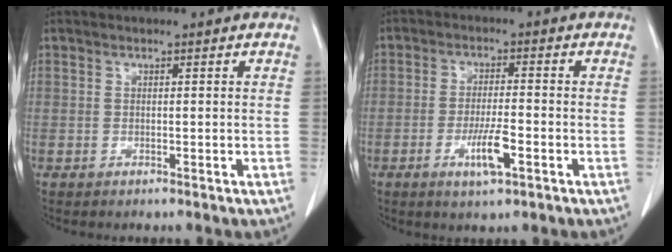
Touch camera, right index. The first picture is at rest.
{"total": 5.7, "force": [-2.3, 0.9, 5.1], "torque": [-0.095, -0.006, -0.040]}